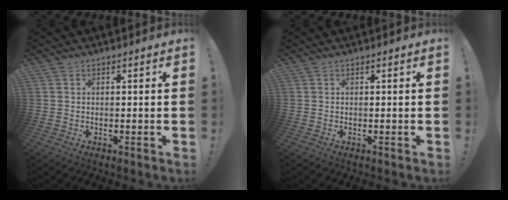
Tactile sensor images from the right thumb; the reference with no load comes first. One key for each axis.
{"total": 0.0}